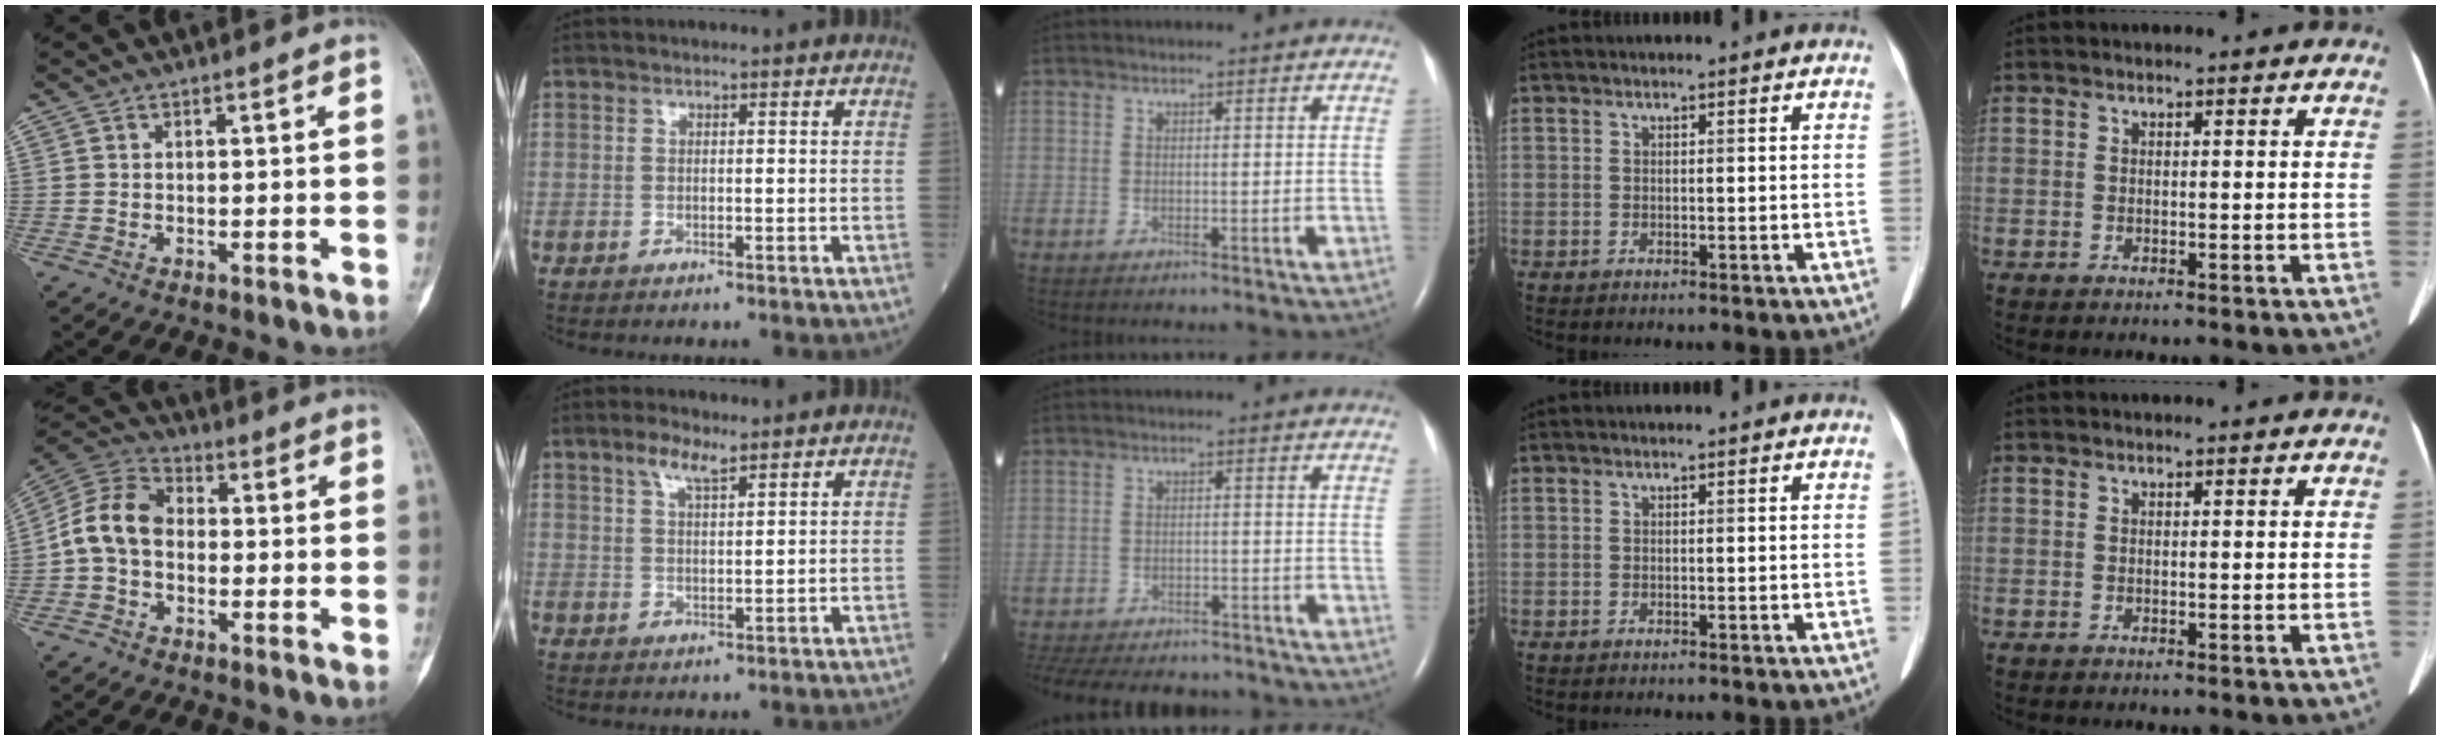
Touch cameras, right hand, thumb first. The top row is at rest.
{"thumb": {"total": 10.4, "force": [-1.1, 7.7, 6.9], "torque": [-0.122, 0.032, -0.036]}, "index": {"total": 3.8, "force": [2.8, 0.8, 2.5], "torque": [-0.055, 0.006, 0.055]}, "middle": {"total": 18.7, "force": [-16.3, 6.0, 7.0], "torque": [-0.196, -0.022, -0.223]}}